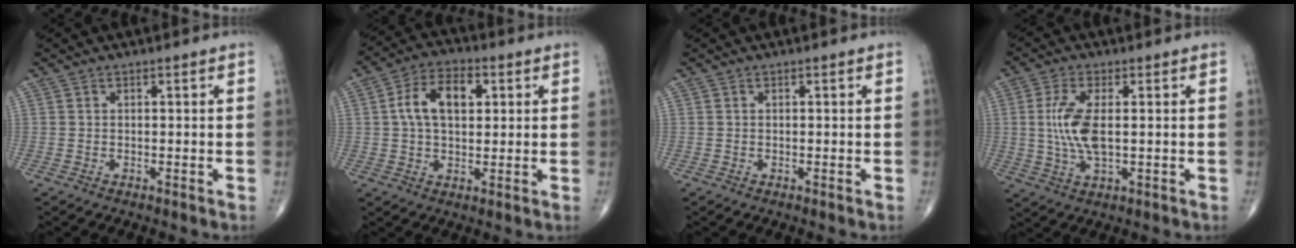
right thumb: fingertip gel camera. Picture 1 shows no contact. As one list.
[{"total": 9.7, "force": [2.1, 5.7, 7.5], "torque": [-0.122, 0.016, 0.031]}, {"total": 0.0}, {"total": 8.2, "force": [0.5, 3.2, 7.5], "torque": [-0.167, -0.006, 0.012]}]